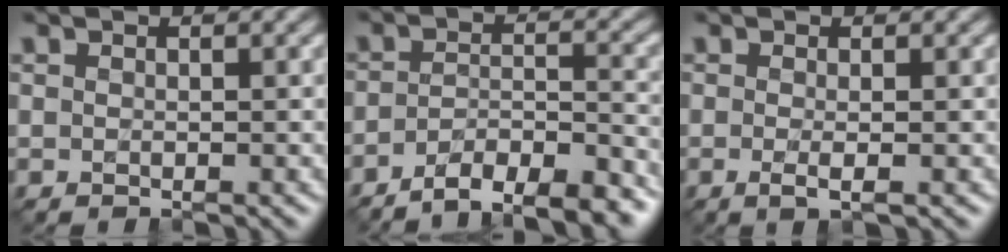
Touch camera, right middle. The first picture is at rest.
{"total": 7.9, "force": [-6.5, 1.8, 4.0], "torque": [-0.054, -0.004, -0.101]}
{"total": 1.4, "force": [-0.4, 0.3, 1.3], "torque": [-0.019, -0.007, -0.007]}